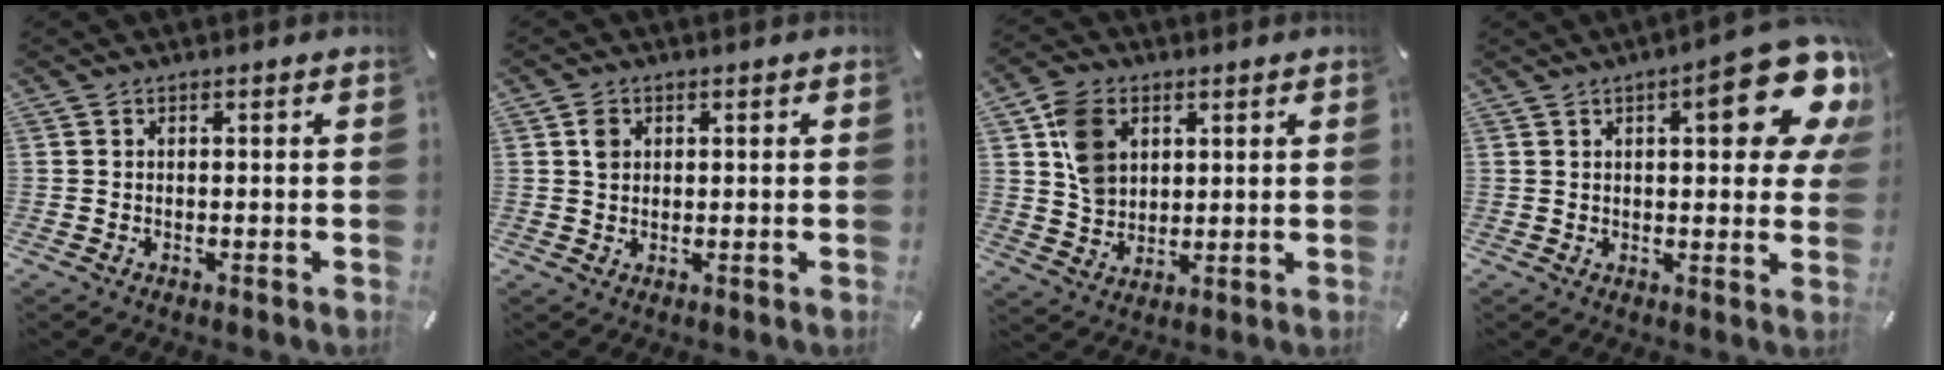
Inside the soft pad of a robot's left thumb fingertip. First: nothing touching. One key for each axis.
{"total": 2.4, "fx": 0.7, "fy": 2.1, "fz": 0.9, "tx": -0.007, "ty": 0.001, "tz": 0.008}
{"total": 9.4, "fx": 3.2, "fy": 7.7, "fz": 4.3, "tx": -0.086, "ty": 0.009, "tz": 0.062}
{"total": 16.9, "fx": 6.7, "fy": 5.8, "fz": 14.4, "tx": -0.179, "ty": -0.030, "tz": 0.101}